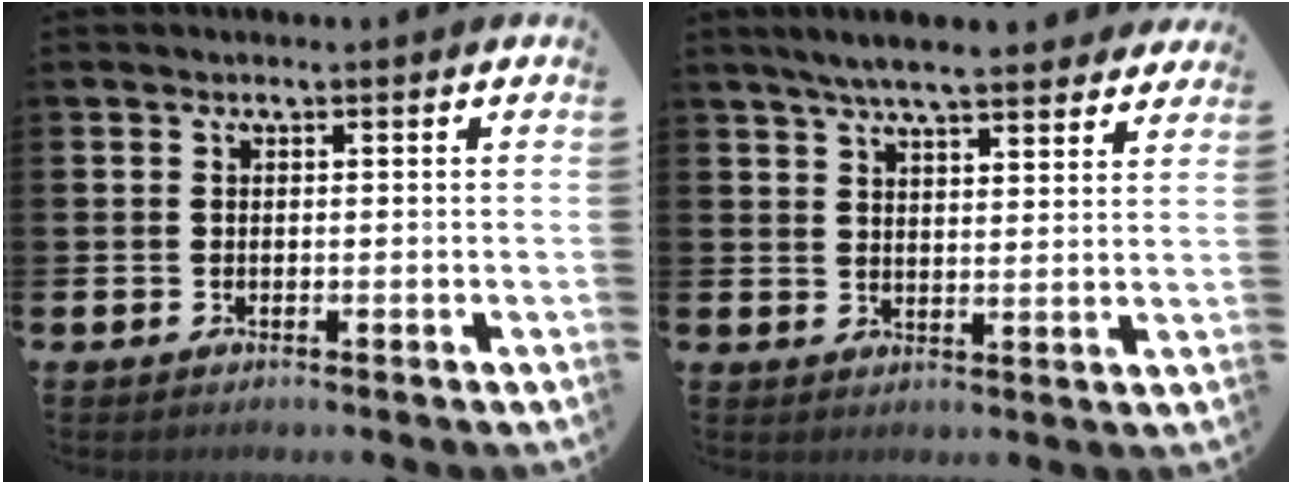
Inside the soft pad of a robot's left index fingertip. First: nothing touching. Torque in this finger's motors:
{"motor_torque": [1.11, -1.03, 0.73, 0.21]}